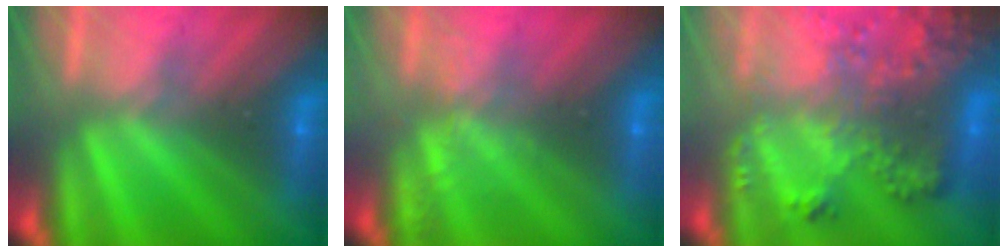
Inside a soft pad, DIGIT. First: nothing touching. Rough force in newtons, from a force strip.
{"total": 2.2}
{"total": 6.6}